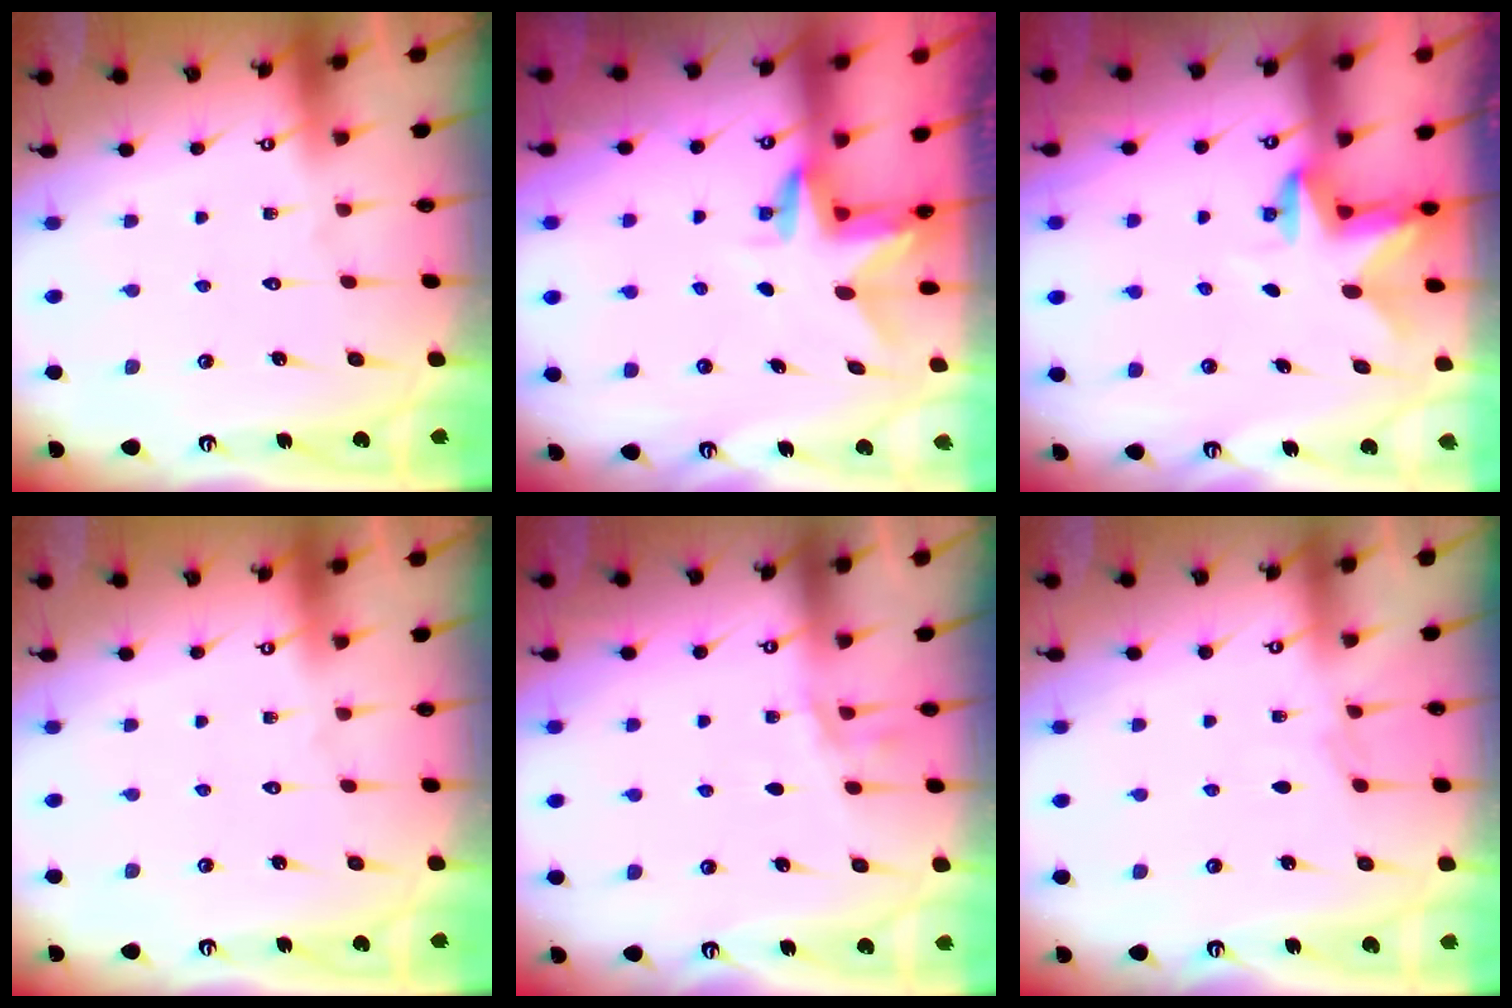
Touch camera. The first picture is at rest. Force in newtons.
{"total": 2.9, "press": 2.9, "slide": 0.2}
{"total": 2.9, "press": 2.9, "slide": 0.5}
{"total": 0.0}
{"total": 4.6, "press": 3.9, "slide": 2.5}
{"total": 2.8, "press": 2.8, "slide": 0.5}